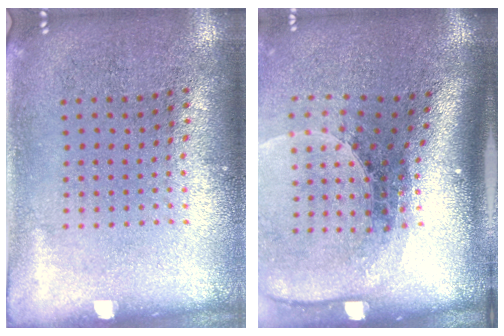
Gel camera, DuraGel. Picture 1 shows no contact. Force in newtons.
{"total": 2.6, "press": 1.9, "slide": 1.9}